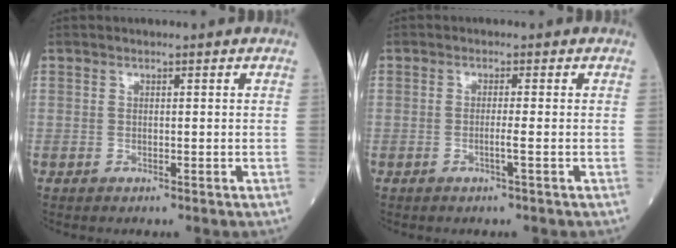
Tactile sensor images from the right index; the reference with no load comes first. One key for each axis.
{"total": 1.4, "fx": -0.5, "fy": -0.5, "fz": 1.2, "tx": -0.021, "ty": 0.000, "tz": -0.013}